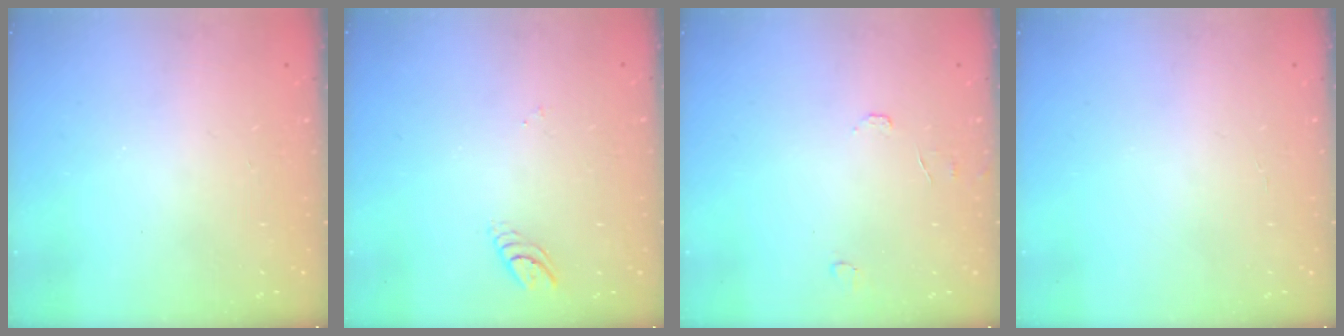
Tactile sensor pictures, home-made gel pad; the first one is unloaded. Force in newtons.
{"total": 4.1, "press": 4.1, "slide": 0.2}
{"total": 6.6, "press": 6.6, "slide": 0.5}
{"total": 1.9, "press": 1.9, "slide": 0.2}